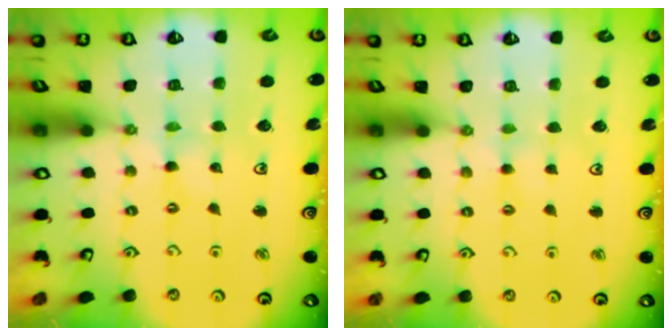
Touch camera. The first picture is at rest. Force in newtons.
{"total": 0.6, "press": 0.6, "slide": 0.2}